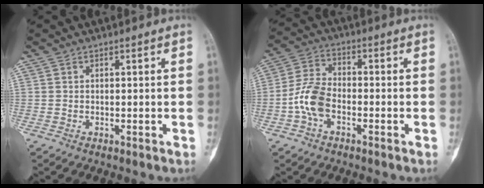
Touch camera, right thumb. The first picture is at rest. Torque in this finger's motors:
{"motor_torque": [0.51, 0.41, 0.31, -0.24, 0.08]}